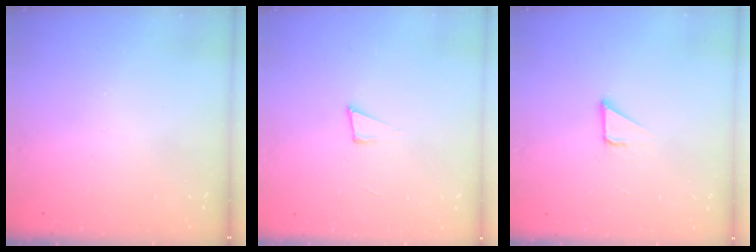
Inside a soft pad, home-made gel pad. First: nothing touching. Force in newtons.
{"total": 4.0, "press": 2.5, "slide": 3.1}
{"total": 2.1, "press": 2.1, "slide": 0.0}